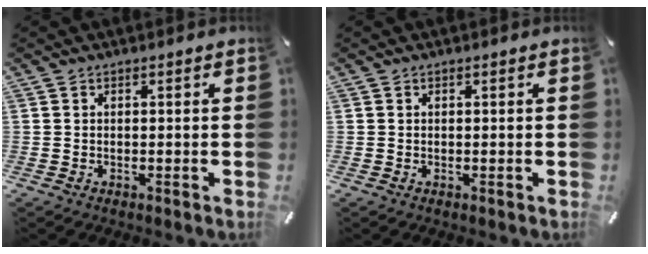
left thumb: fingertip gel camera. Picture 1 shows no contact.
{"total": 0.0}